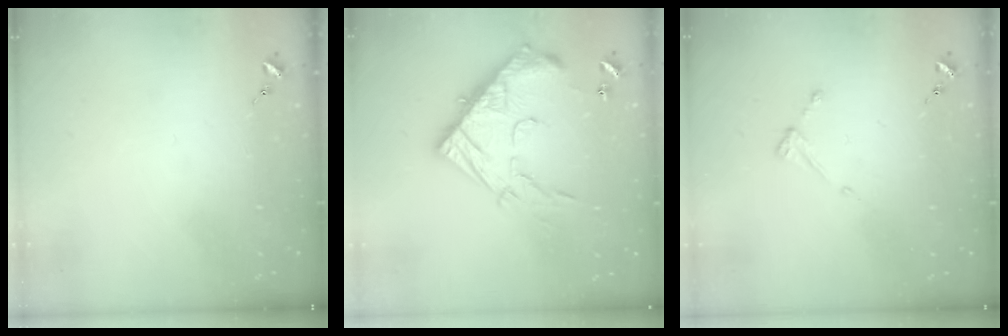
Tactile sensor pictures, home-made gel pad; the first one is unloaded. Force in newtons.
{"total": 19.3, "press": 19.2, "slide": 1.6}
{"total": 3.9, "press": 3.9, "slide": 0.3}